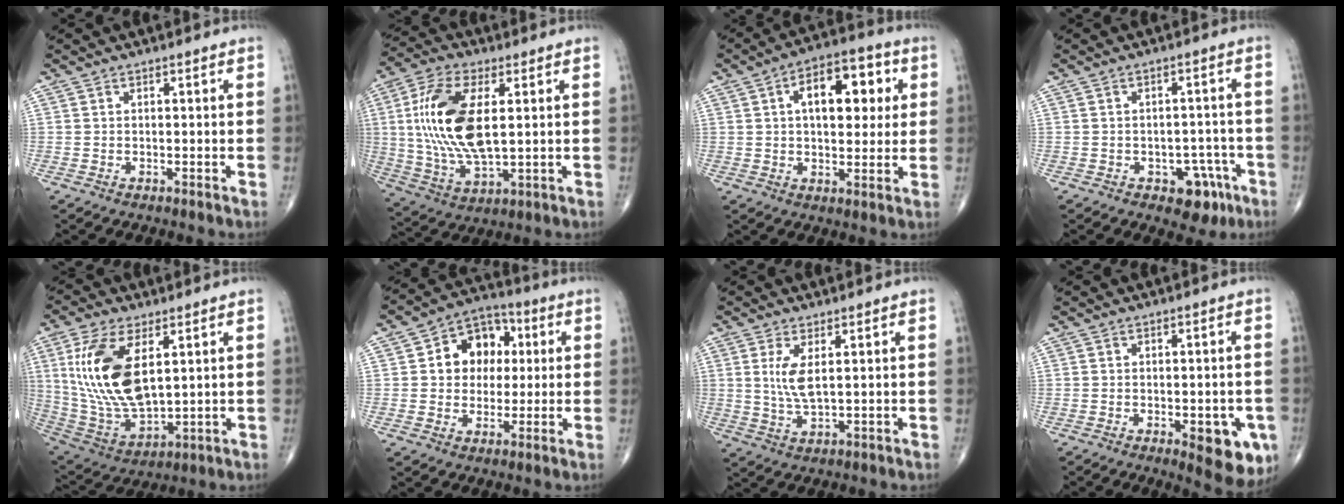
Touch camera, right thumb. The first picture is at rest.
{"total": 17.6, "force": [2.7, 8.1, 15.4], "torque": [-0.313, -0.007, 0.056]}
{"total": 13.7, "force": [3.5, 7.3, 11.1], "torque": [-0.129, 0.013, 0.049]}
{"total": 6.9, "force": [-3.5, 4.3, 4.0], "torque": [-0.017, 0.025, -0.041]}
{"total": 18.5, "force": [4.8, 8.9, 15.4], "torque": [-0.307, -0.025, 0.105]}
{"total": 11.8, "force": [2.1, 9.2, 7.1], "torque": [-0.058, 0.014, 0.026]}
{"total": 5.3, "force": [1.4, 1.7, 4.8], "torque": [-0.106, -0.014, 0.035]}
{"total": 9.7, "force": [-3.3, 4.0, 8.2], "torque": [-0.073, -0.002, -0.032]}